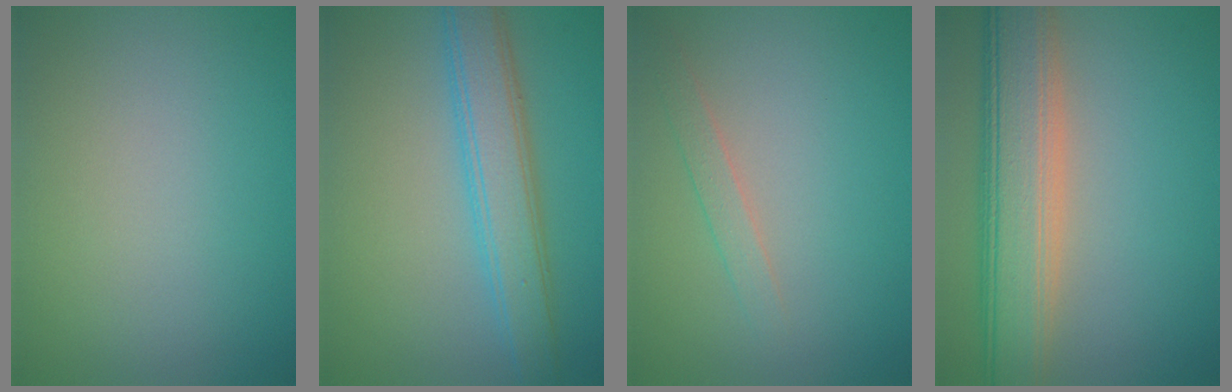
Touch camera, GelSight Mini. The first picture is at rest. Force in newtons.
{"total": 4.9, "press": 4.9, "slide": 0.1}
{"total": 1.3, "press": 1.3, "slide": 0.1}
{"total": 8.1, "press": 8.1, "slide": 0.5}